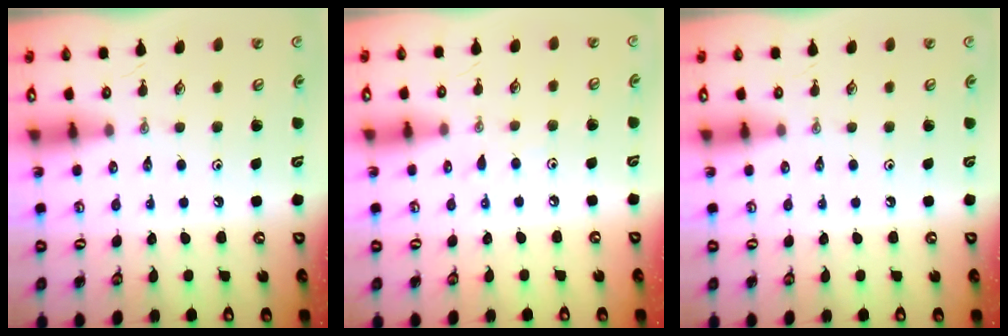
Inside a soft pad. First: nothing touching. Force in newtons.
{"total": 5.1, "press": 5.1, "slide": 0.5}
{"total": 0.0}